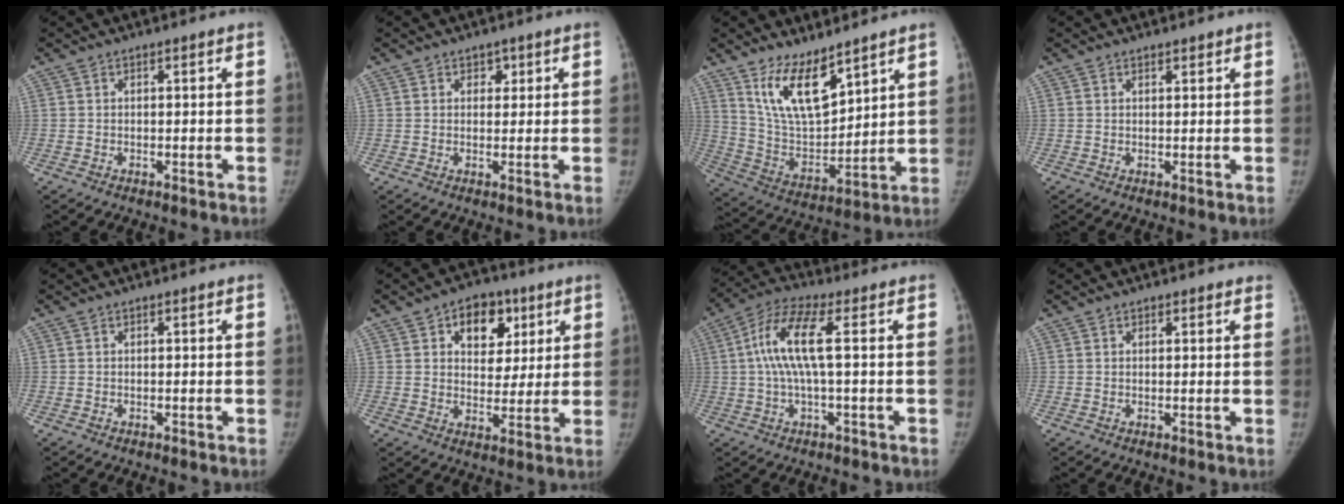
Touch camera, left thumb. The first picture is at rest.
{"total": 2.0, "force": [0.9, 1.6, 0.7], "torque": [0.011, -0.004, 0.009]}
{"total": 13.2, "force": [9.0, 5.3, 8.2], "torque": [-0.117, -0.066, 0.188]}
{"total": 0.9, "force": [0.7, 0.4, 0.3], "torque": [0.001, -0.005, 0.009]}
{"total": 0.0}
{"total": 11.1, "force": [4.8, 8.0, 6.0], "torque": [-0.037, -0.014, 0.068]}
{"total": 9.9, "force": [1.0, 2.2, 9.6], "torque": [-0.220, 0.028, 0.014]}
{"total": 1.4, "force": [1.0, 0.8, 0.4], "torque": [0.009, -0.004, 0.007]}